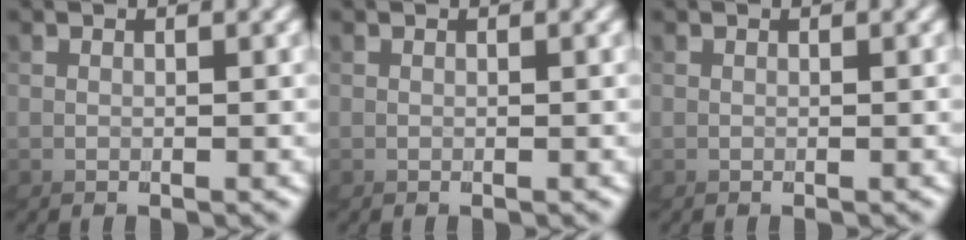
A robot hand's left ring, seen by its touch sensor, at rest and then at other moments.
{"total": 0.0}
{"total": 0.0}